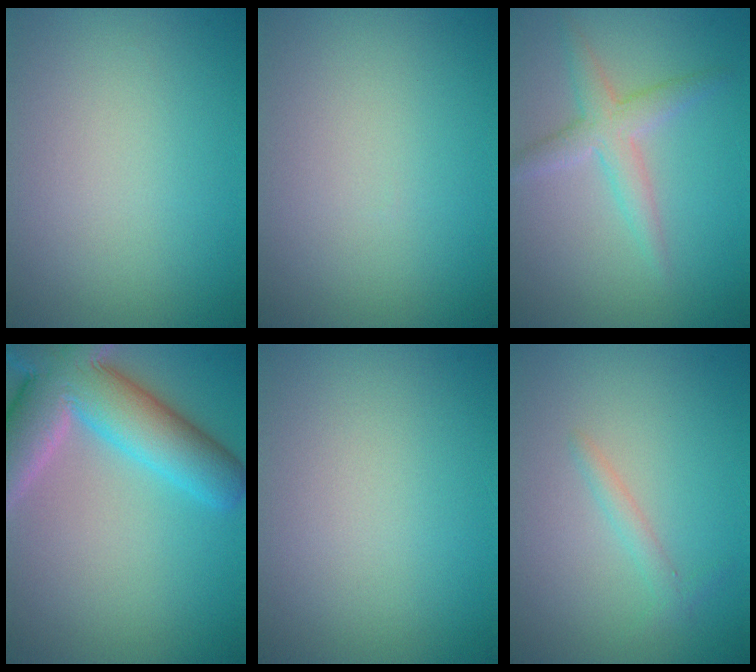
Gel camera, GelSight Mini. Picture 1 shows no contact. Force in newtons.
{"total": 0.0}
{"total": 2.9, "press": 2.9, "slide": 0.1}
{"total": 10.5, "press": 10.5, "slide": 0.7}
{"total": 0.0}
{"total": 1.2, "press": 1.2, "slide": 0.1}